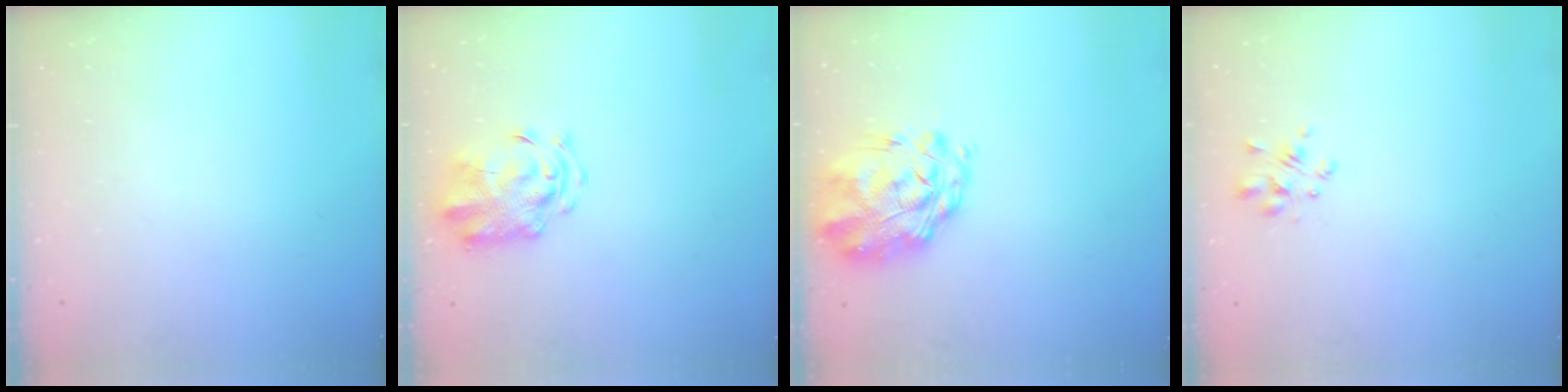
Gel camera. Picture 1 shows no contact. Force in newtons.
{"total": 3.7, "press": 3.7, "slide": 0.7}
{"total": 3.3, "press": 2.6, "slide": 2.0}
{"total": 2.4, "press": 2.3, "slide": 0.7}